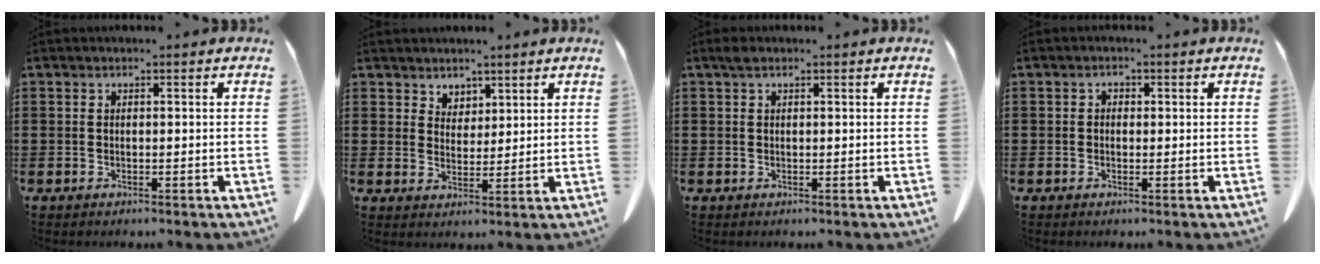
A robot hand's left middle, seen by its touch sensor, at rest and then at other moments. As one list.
[{"total": 3.3, "force": [2.8, 1.8, -0.1], "torque": [-0.010, 0.001, 0.054]}, {"total": 1.0, "force": [0.5, 0.6, 0.6], "torque": [-0.015, 0.004, 0.010]}, {"total": 0.8, "force": [-0.2, 0.7, 0.4], "torque": [-0.010, 0.004, -0.004]}]